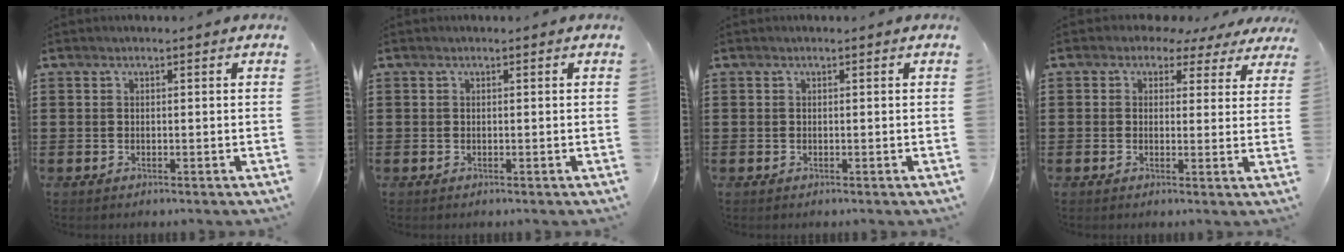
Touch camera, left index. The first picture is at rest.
{"total": 0.0}
{"total": 0.0}
{"total": 2.9, "force": [2.1, 1.9, 0.8], "torque": [-0.022, -0.005, 0.034]}